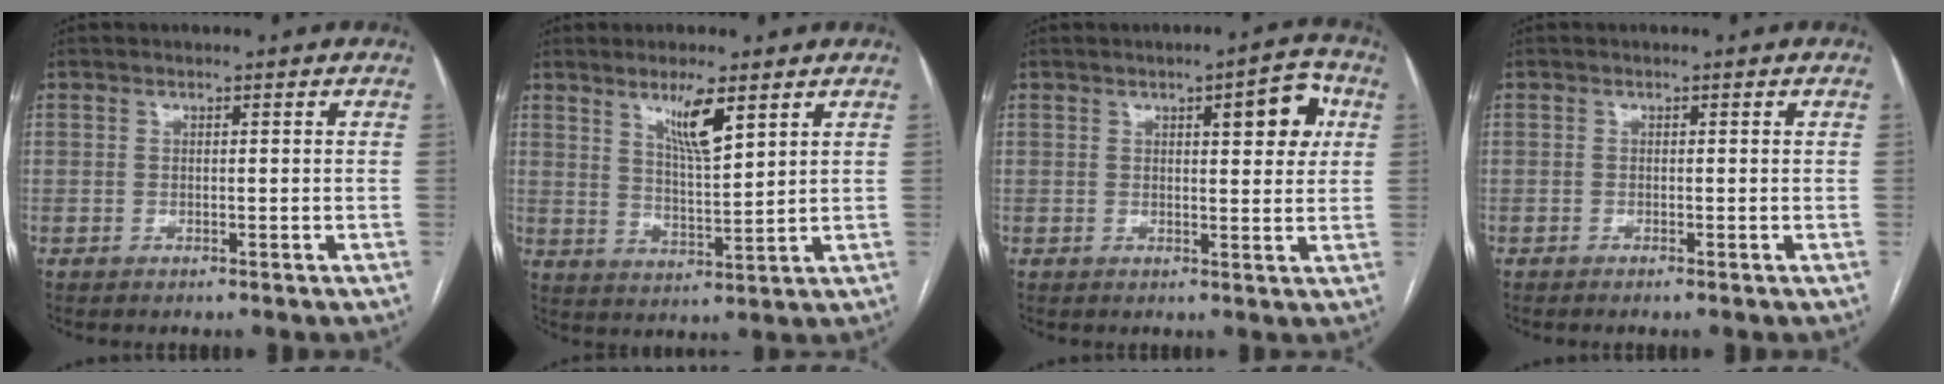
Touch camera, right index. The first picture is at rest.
{"total": 6.8, "force": [4.0, 0.7, 5.4], "torque": [-0.100, -0.010, 0.075]}
{"total": 6.6, "force": [2.3, 1.8, 5.9], "torque": [-0.072, 0.010, 0.026]}
{"total": 0.5, "force": [-0.3, -0.1, 0.4], "torque": [-0.008, 0.000, -0.007]}